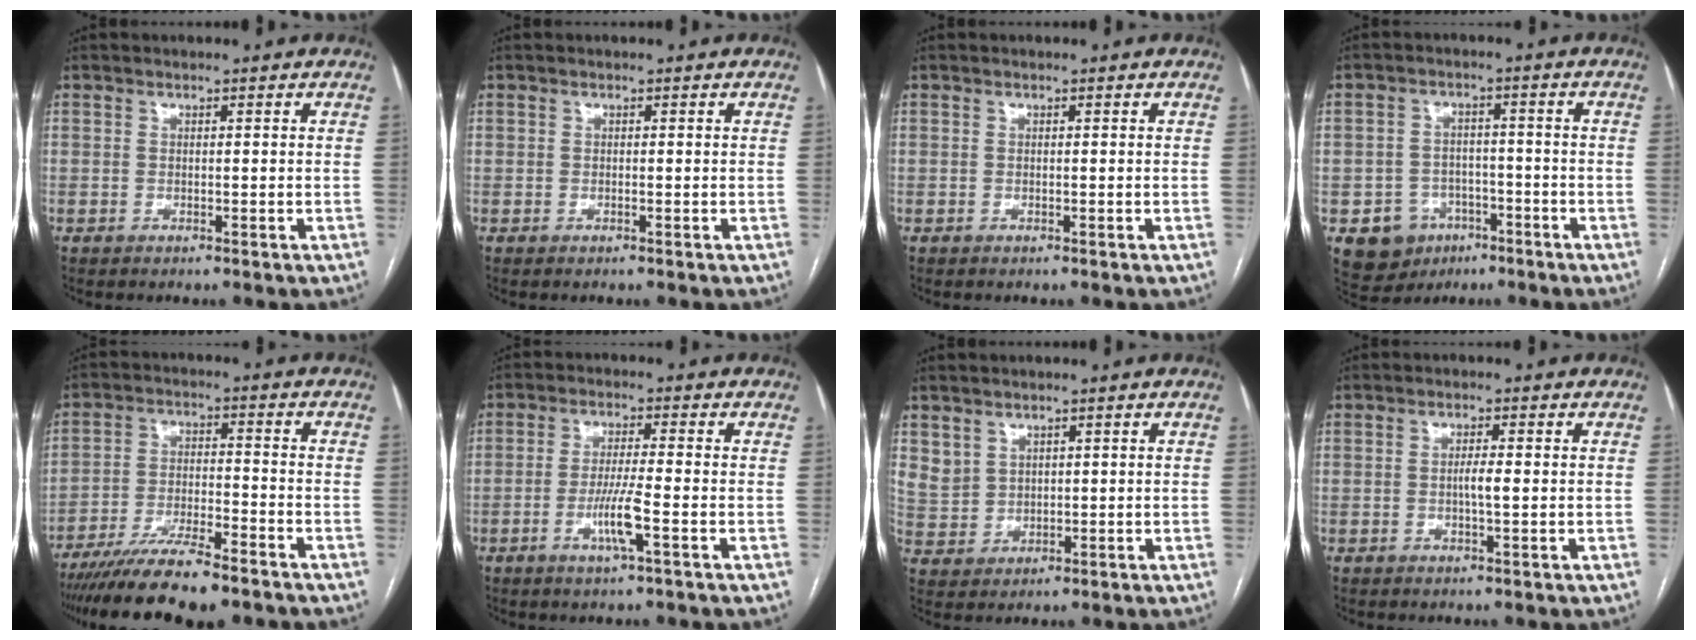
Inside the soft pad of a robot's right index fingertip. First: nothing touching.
{"total": 0.0}
{"total": 0.0}
{"total": 7.8, "force": [-3.6, 6.6, 2.0], "torque": [-0.041, 0.010, -0.044]}
{"total": 13.8, "force": [-11.1, 1.9, 8.0], "torque": [-0.141, -0.027, -0.185]}
{"total": 5.7, "force": [-2.1, -0.3, 5.3], "torque": [-0.100, -0.010, -0.040]}
{"total": 4.4, "force": [2.5, 3.5, 0.9], "torque": [-0.020, 0.004, 0.063]}
{"total": 2.1, "force": [-0.1, 0.1, 2.1], "torque": [-0.041, 0.000, -0.002]}